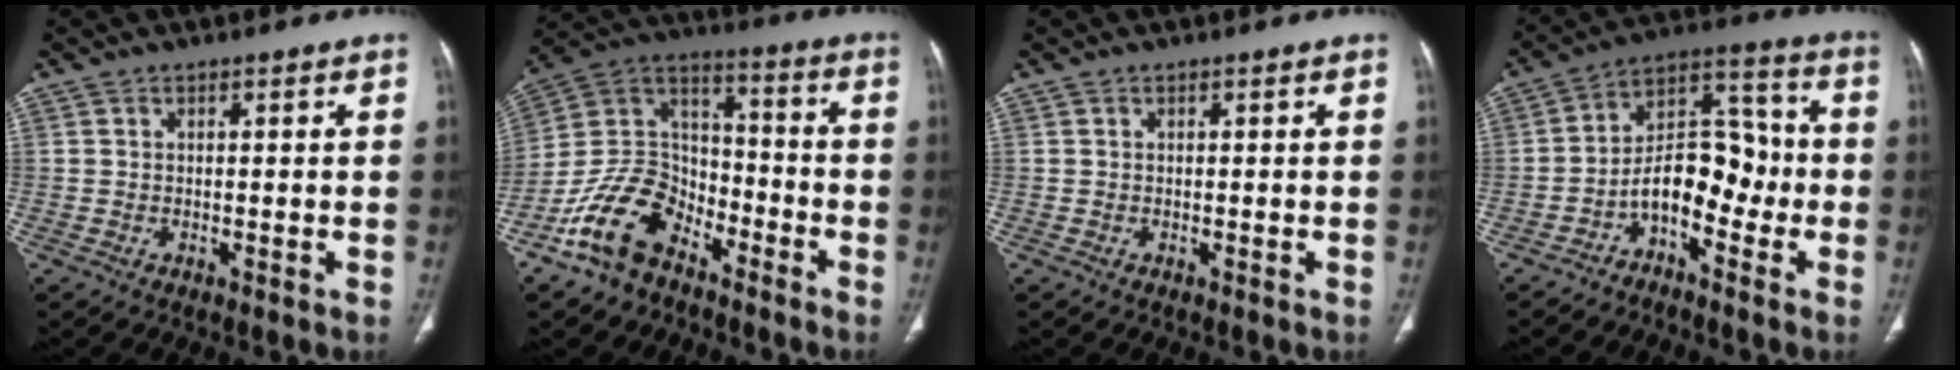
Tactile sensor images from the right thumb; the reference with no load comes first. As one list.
[{"total": 14.7, "force": [-9.4, 9.0, 6.8], "torque": [-0.111, 0.082, -0.183]}, {"total": 0.0}, {"total": 11.1, "force": [-4.1, 6.4, 8.1], "torque": [-0.108, 0.069, -0.078]}]